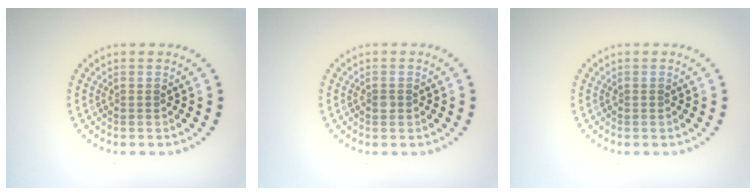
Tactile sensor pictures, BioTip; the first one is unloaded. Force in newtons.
{"total": 0.8, "press": 0.8, "slide": 0.2}
{"total": 0.0}